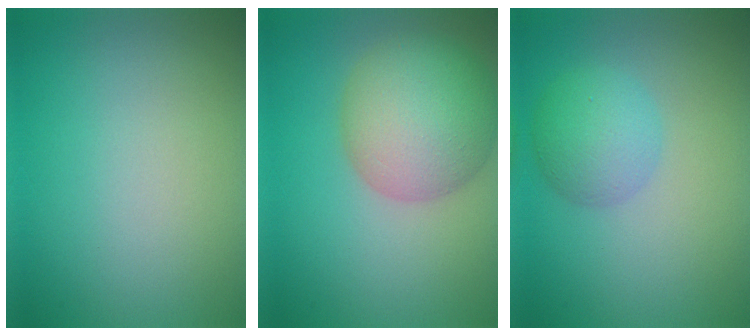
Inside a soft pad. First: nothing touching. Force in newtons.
{"total": 7.9, "press": 7.9, "slide": 0.4}
{"total": 3.7, "press": 3.7, "slide": 0.0}